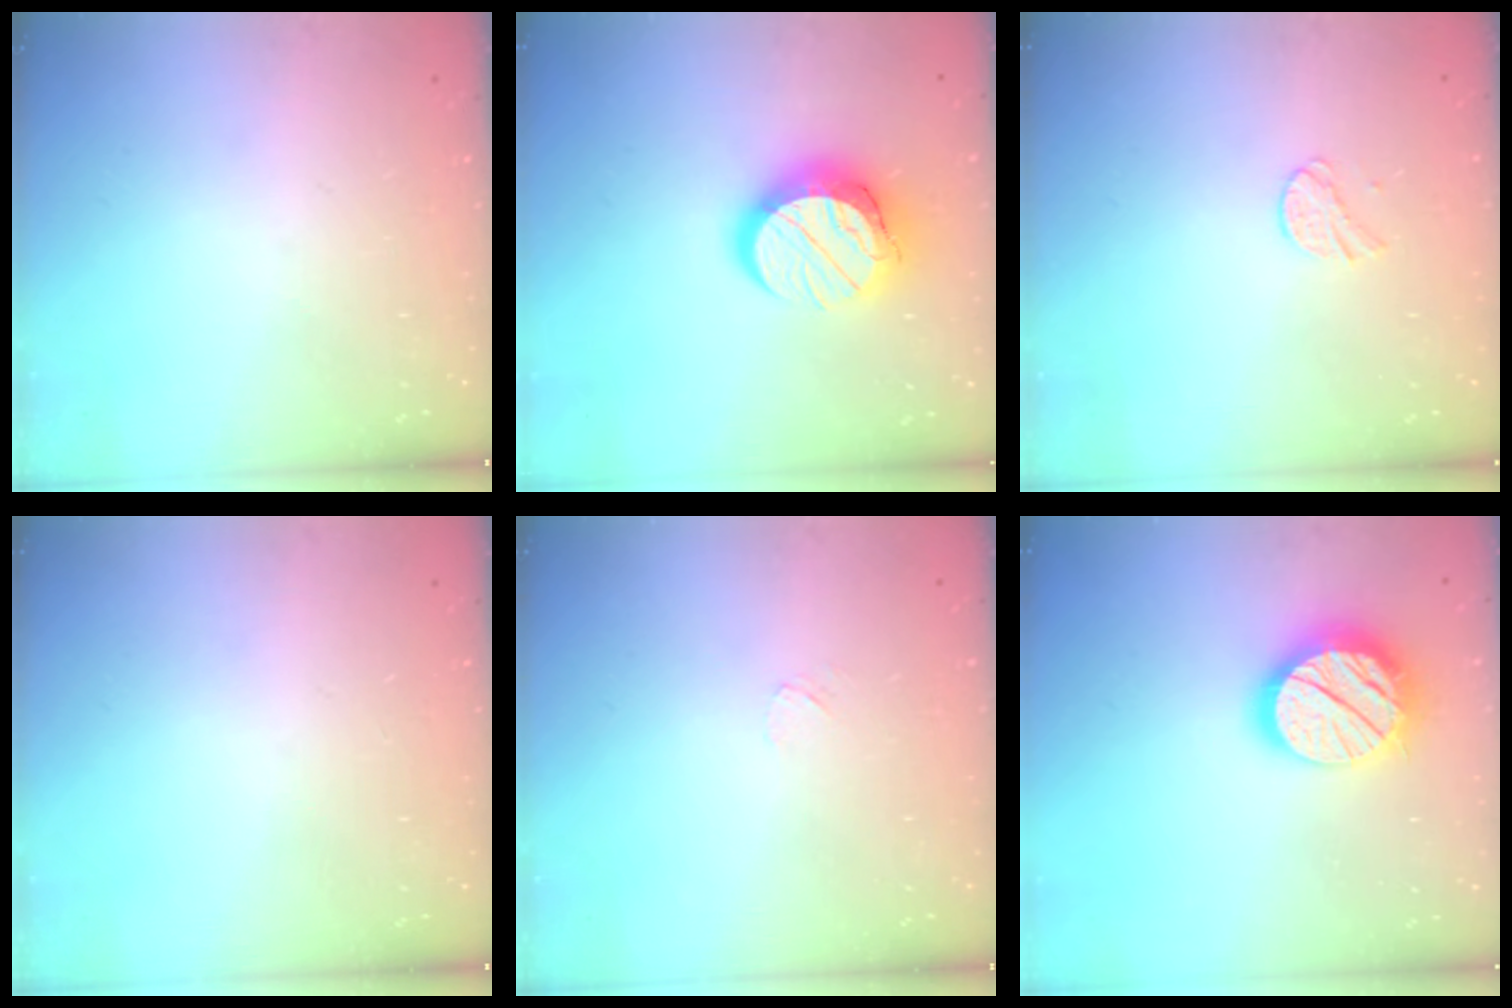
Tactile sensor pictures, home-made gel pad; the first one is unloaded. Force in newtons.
{"total": 13.9, "press": 13.8, "slide": 1.2}
{"total": 5.6, "press": 5.6, "slide": 0.3}
{"total": 0.0}
{"total": 3.2, "press": 3.2, "slide": 0.4}
{"total": 16.8, "press": 16.8, "slide": 1.6}